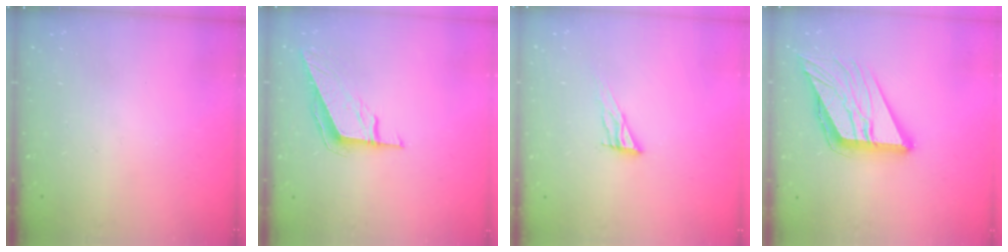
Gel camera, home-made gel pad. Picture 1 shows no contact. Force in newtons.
{"total": 8.6, "press": 8.6, "slide": 0.2}
{"total": 7.5, "press": 7.5, "slide": 0.3}
{"total": 17.6, "press": 17.5, "slide": 2.0}